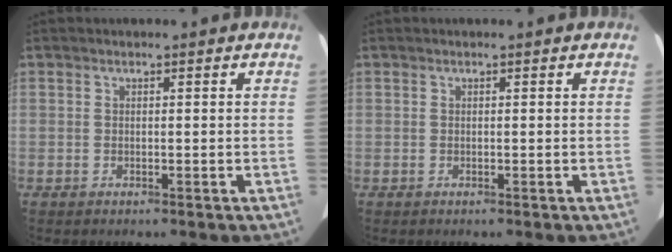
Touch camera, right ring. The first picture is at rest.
{"total": 0.0}